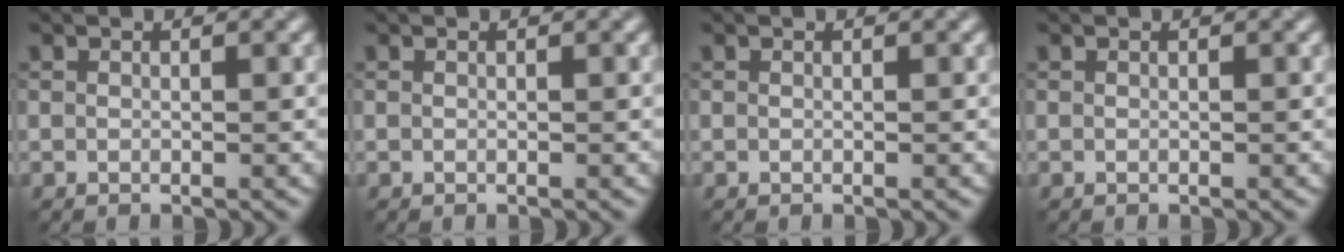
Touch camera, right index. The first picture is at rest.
{"total": 0.0}
{"total": 0.0}
{"total": 0.0}